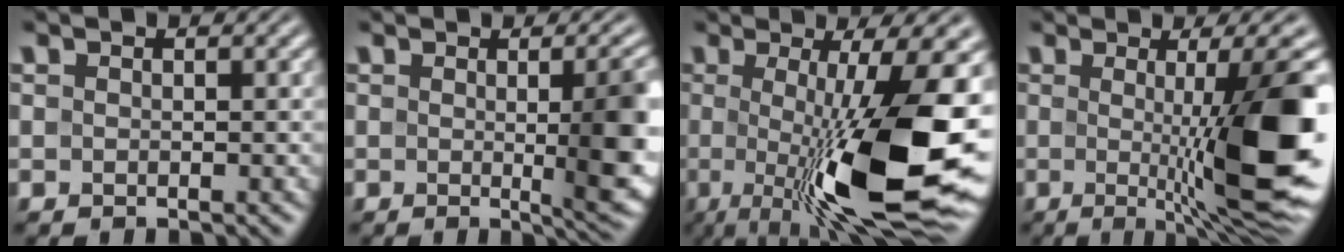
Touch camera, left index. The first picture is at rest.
{"total": 7.8, "force": [-0.3, 2.0, 7.5], "torque": [-0.077, -0.007, 0.000]}
{"total": 14.5, "force": [-1.4, 3.6, 14.0], "torque": [-0.202, -0.011, -0.018]}
{"total": 11.1, "force": [-0.6, 2.1, 10.9], "torque": [-0.135, -0.015, -0.004]}